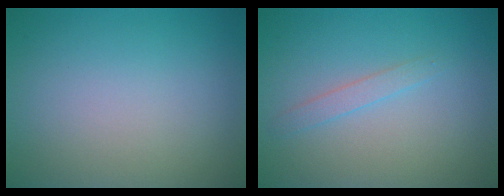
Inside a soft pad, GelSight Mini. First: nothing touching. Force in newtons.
{"total": 1.2, "press": 1.2, "slide": 0.1}